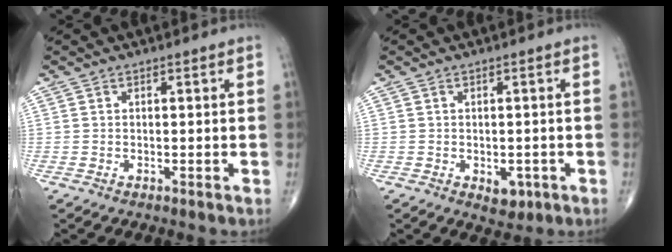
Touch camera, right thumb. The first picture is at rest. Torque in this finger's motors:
{"motor_torque": [3.03, 1.98, 0.05, -0.32, 0.01]}